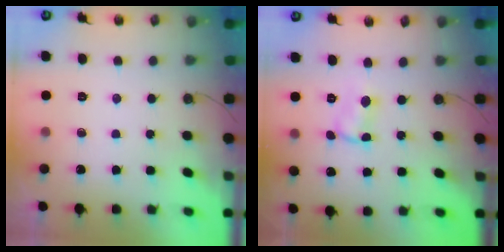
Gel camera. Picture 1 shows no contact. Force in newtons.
{"total": 1.4, "press": 1.4, "slide": 0.1}